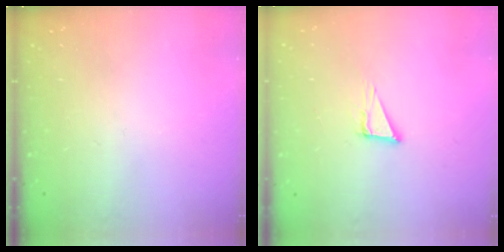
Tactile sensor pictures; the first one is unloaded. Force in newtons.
{"total": 4.9, "press": 3.8, "slide": 3.0}